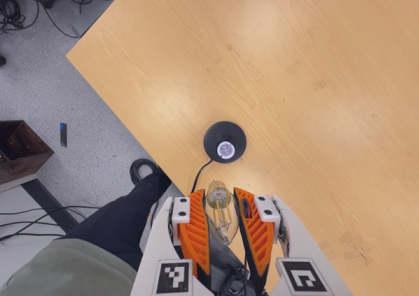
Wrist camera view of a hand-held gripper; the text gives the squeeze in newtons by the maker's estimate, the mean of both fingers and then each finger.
{"total": 22.0, "left": 24.7, "right": 19.4}